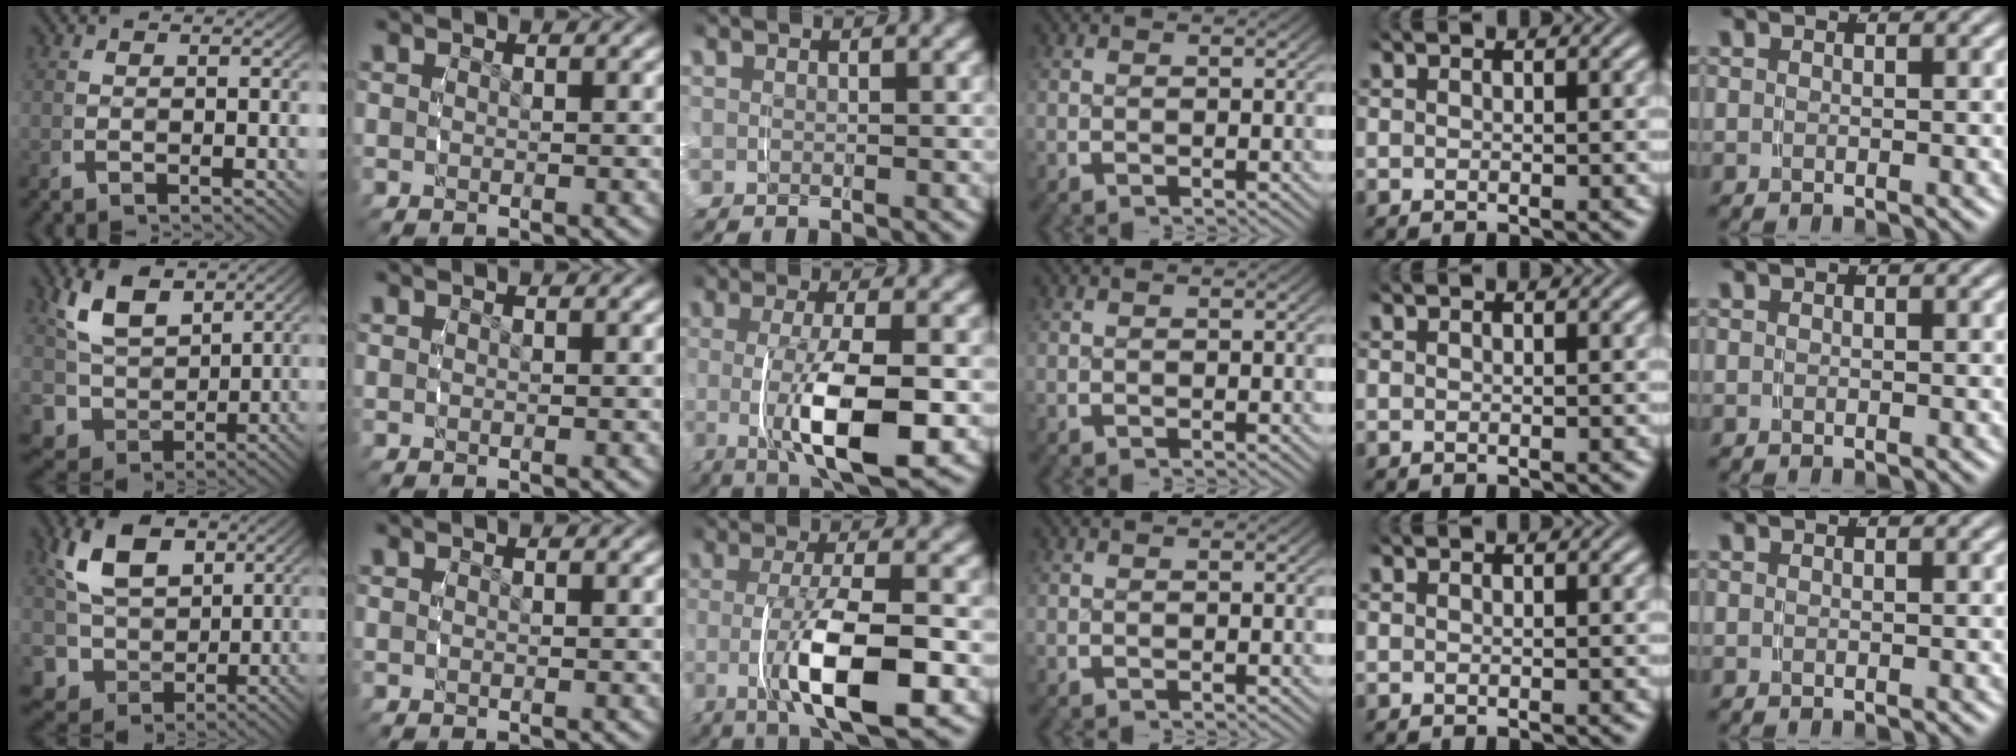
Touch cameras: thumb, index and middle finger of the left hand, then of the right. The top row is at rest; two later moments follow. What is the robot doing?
{"motion": "grasp_and_lifting", "object": "ribbon"}